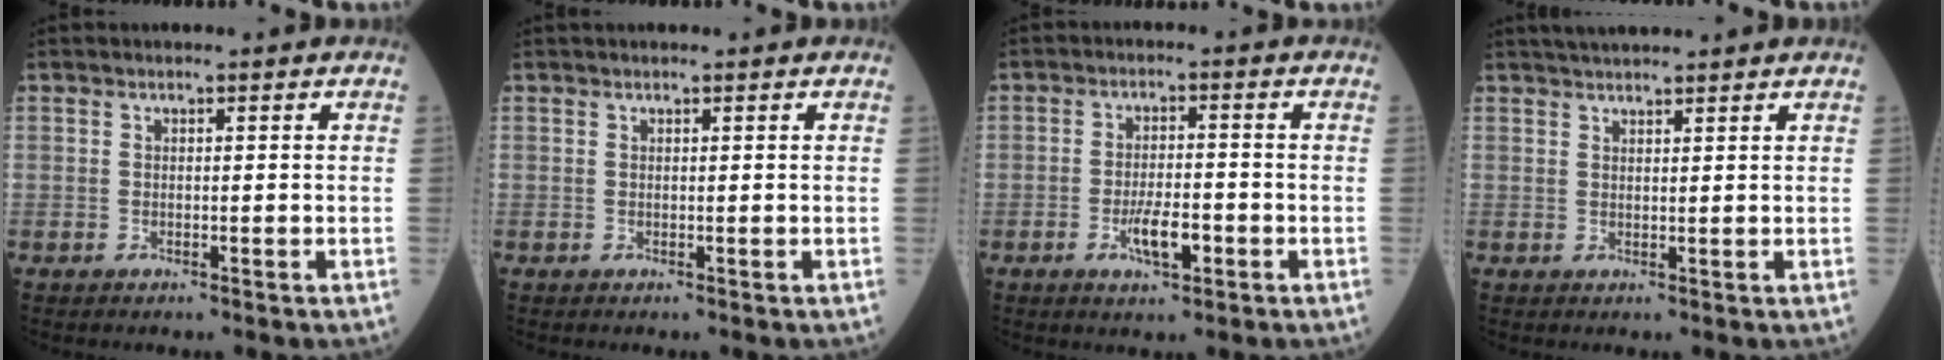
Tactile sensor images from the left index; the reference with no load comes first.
{"total": 0.8, "force": [0.7, 0.0, 0.4], "torque": [-0.004, 0.019, 0.014]}
{"total": 5.0, "force": [-2.1, 1.4, 4.4], "torque": [-0.084, -0.001, -0.035]}
{"total": 4.6, "force": [4.2, 0.0, 1.9], "torque": [-0.028, 0.031, 0.068]}